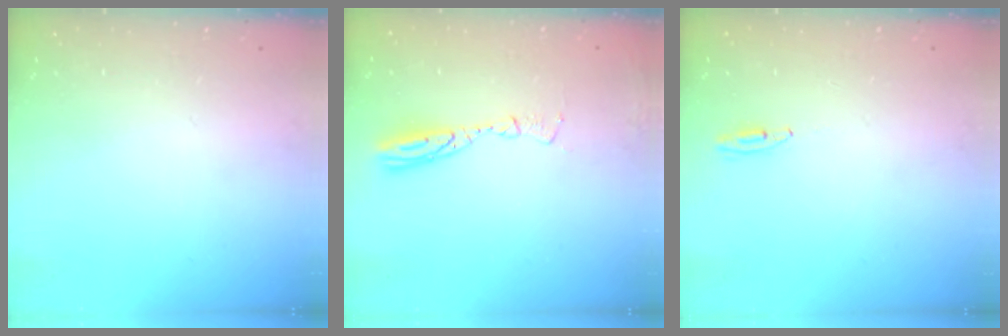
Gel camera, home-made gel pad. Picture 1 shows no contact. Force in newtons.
{"total": 8.0, "press": 8.0, "slide": 0.7}
{"total": 2.7, "press": 2.5, "slide": 1.0}